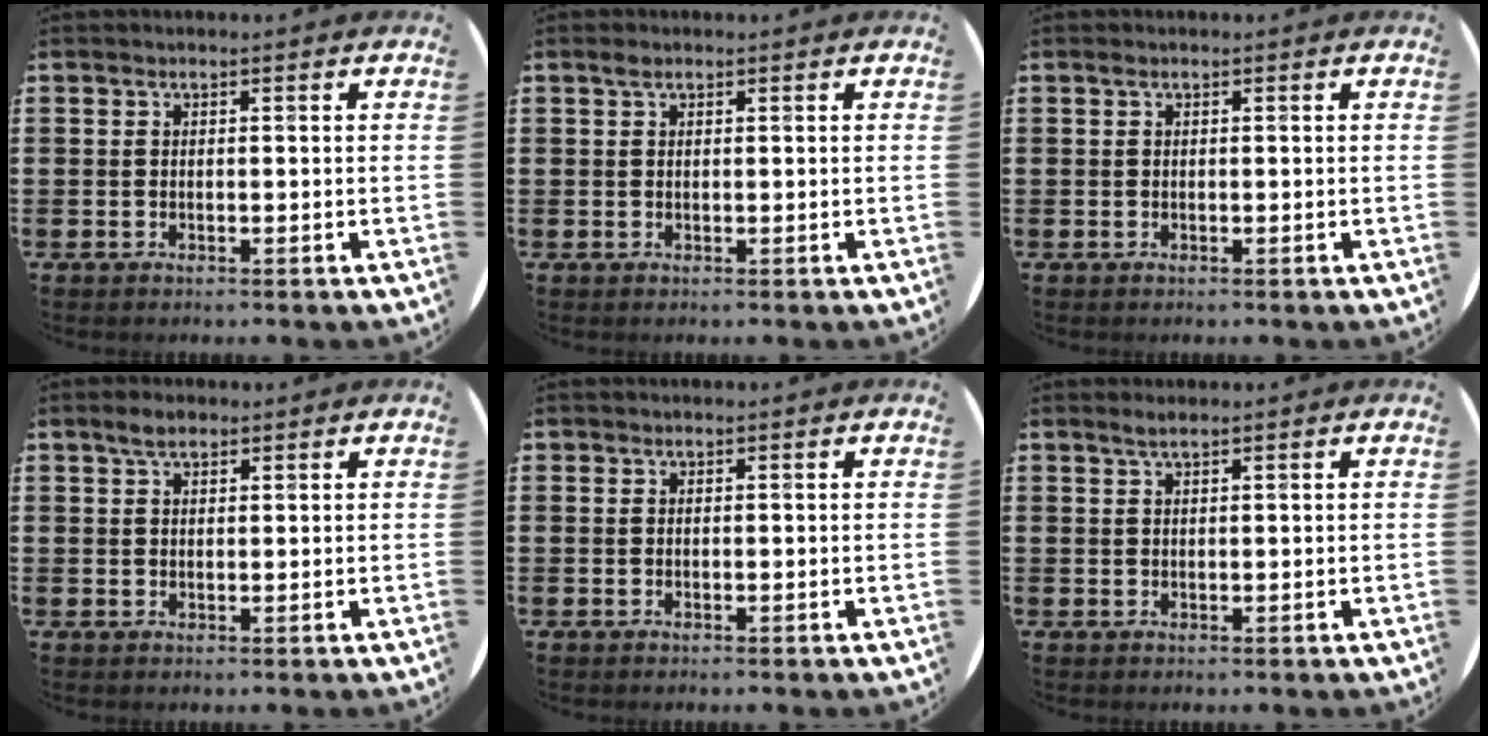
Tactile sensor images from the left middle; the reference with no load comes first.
{"total": 0.8, "force": [0.5, 0.4, 0.5], "torque": [-0.010, 0.004, 0.008]}
{"total": 0.0}
{"total": 2.4, "force": [1.8, 1.0, 1.3], "torque": [-0.021, 0.004, 0.030]}
{"total": 0.0}
{"total": 1.3, "force": [1.0, 0.0, 0.8], "torque": [-0.016, 0.002, 0.018]}